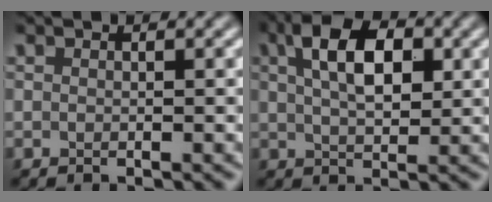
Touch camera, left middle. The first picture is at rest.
{"total": 6.2, "force": [2.0, 3.2, 4.9], "torque": [-0.085, 0.012, 0.030]}